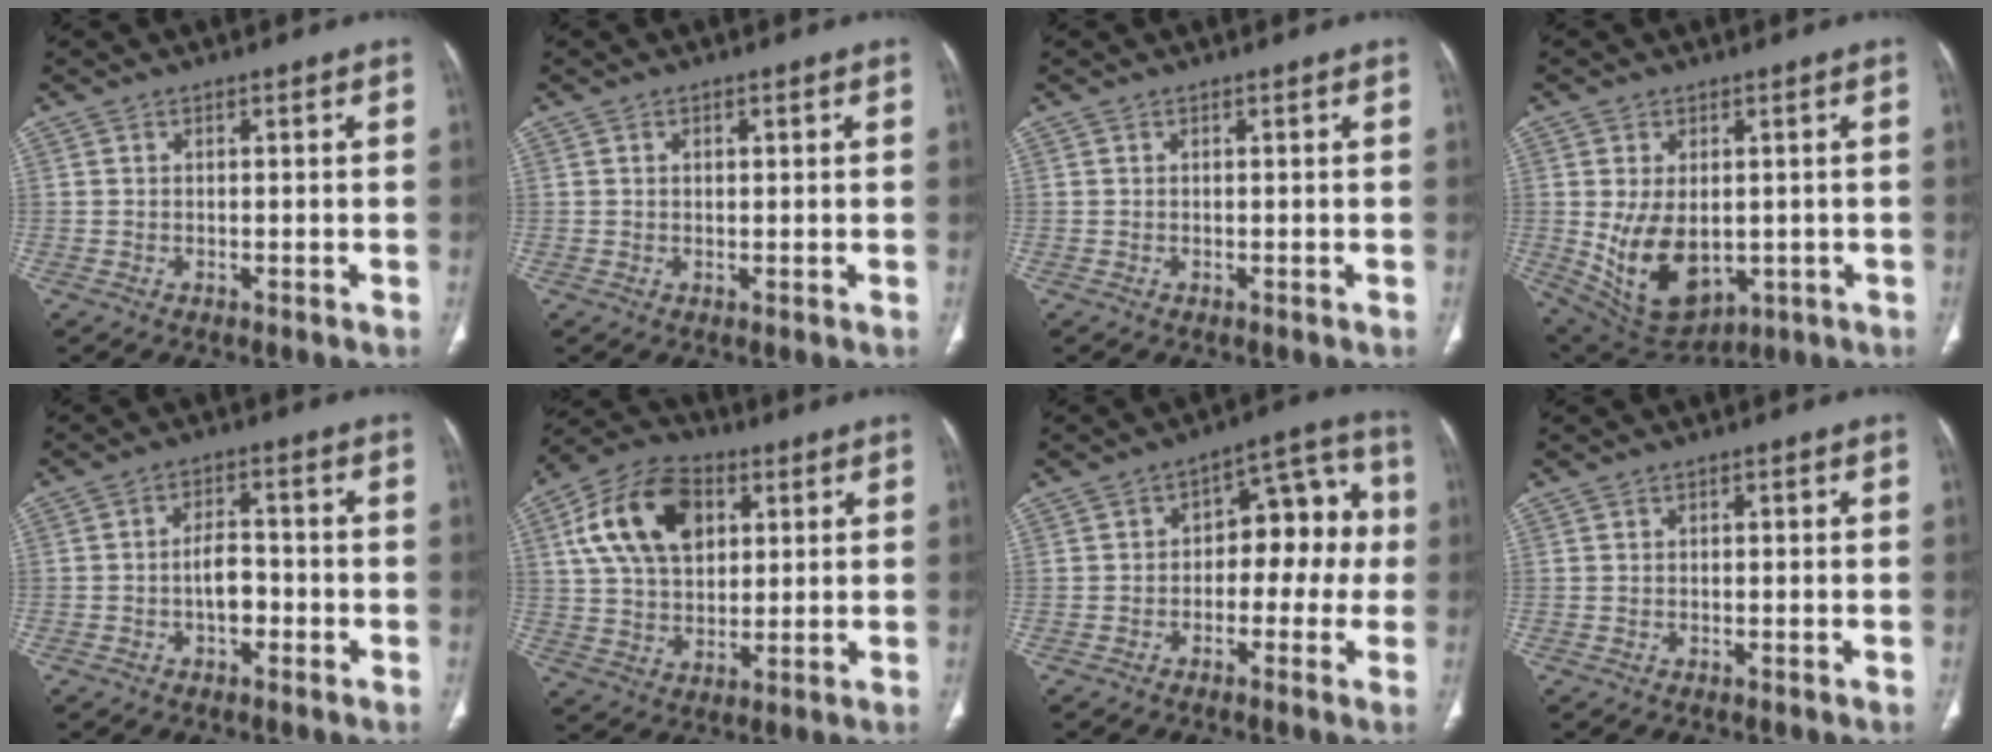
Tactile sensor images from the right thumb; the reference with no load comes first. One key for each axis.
{"total": 1.2, "fx": 0.4, "fy": 0.7, "fz": 0.9, "tx": -0.014, "ty": 0.000, "tz": 0.008}
{"total": 0.0}
{"total": 13.3, "fx": -1.3, "fy": 8.5, "fz": 10.1, "tx": -0.158, "ty": -0.011, "tz": 0.012}
{"total": 5.0, "fx": -1.6, "fy": 3.1, "fz": 3.6, "tx": -0.048, "ty": 0.024, "tz": -0.031}
{"total": 16.7, "fx": 5.2, "fy": 10.9, "fz": 11.5, "tx": -0.192, "ty": 0.003, "tz": 0.093}
{"total": 11.6, "fx": -0.6, "fy": 7.1, "fz": 9.2, "tx": -0.061, "ty": 0.049, "tz": -0.020}
{"total": 0.6, "fx": 0.0, "fy": 0.4, "fz": 0.4, "tx": 0.000, "ty": 0.000, "tz": -0.003}